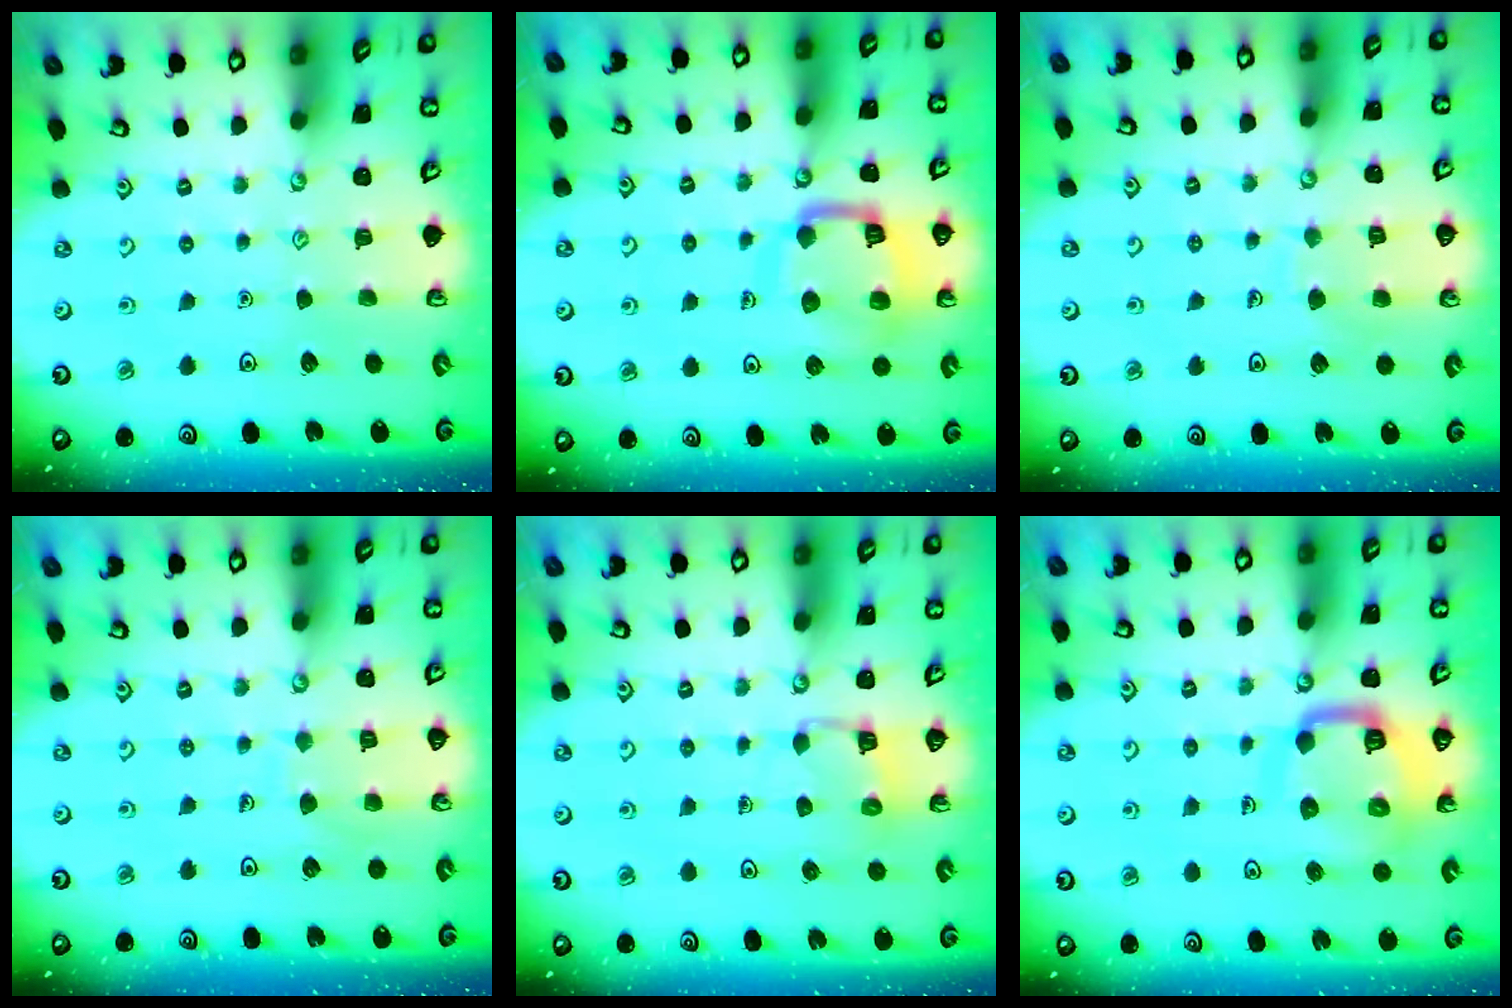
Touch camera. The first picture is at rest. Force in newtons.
{"total": 13.1, "press": 13.0, "slide": 1.5}
{"total": 7.8, "press": 7.8, "slide": 0.4}
{"total": 6.6, "press": 6.6, "slide": 0.6}
{"total": 4.3, "press": 4.3, "slide": 0.3}
{"total": 13.0, "press": 13.0, "slide": 1.4}